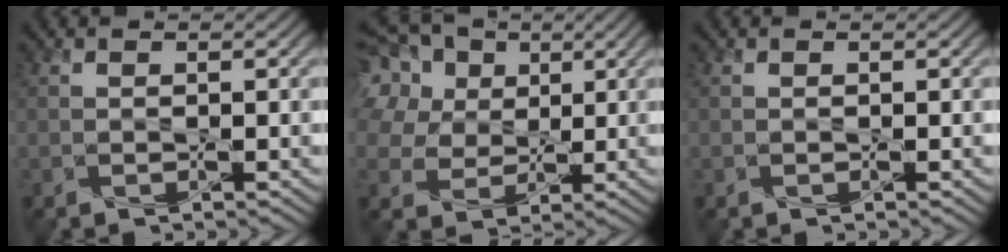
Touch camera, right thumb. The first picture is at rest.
{"total": 15.1, "force": [6.4, 11.2, 7.9], "torque": [-0.236, 0.041, 0.123]}
{"total": 0.0}